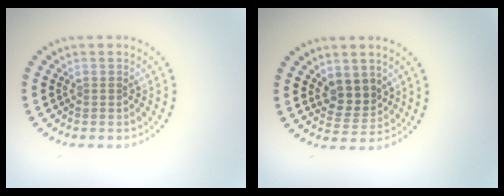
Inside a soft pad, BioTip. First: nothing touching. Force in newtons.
{"total": 2.9, "press": 2.5, "slide": 1.3}